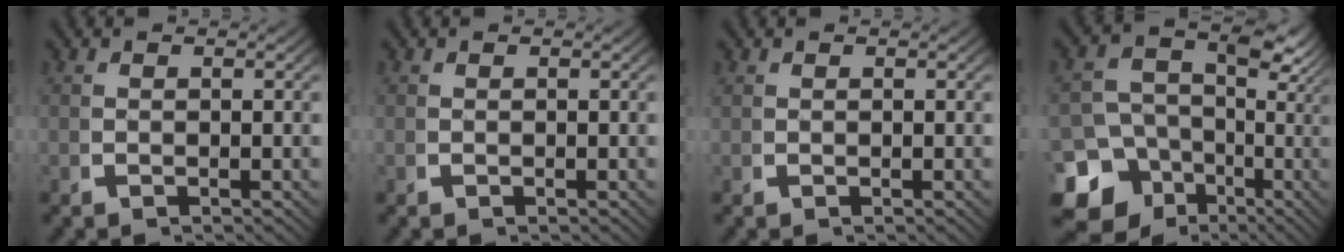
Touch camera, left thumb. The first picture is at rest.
{"total": 0.0}
{"total": 0.0}
{"total": 16.3, "force": [-4.4, 13.4, 8.2], "torque": [-0.152, -0.066, -0.059]}